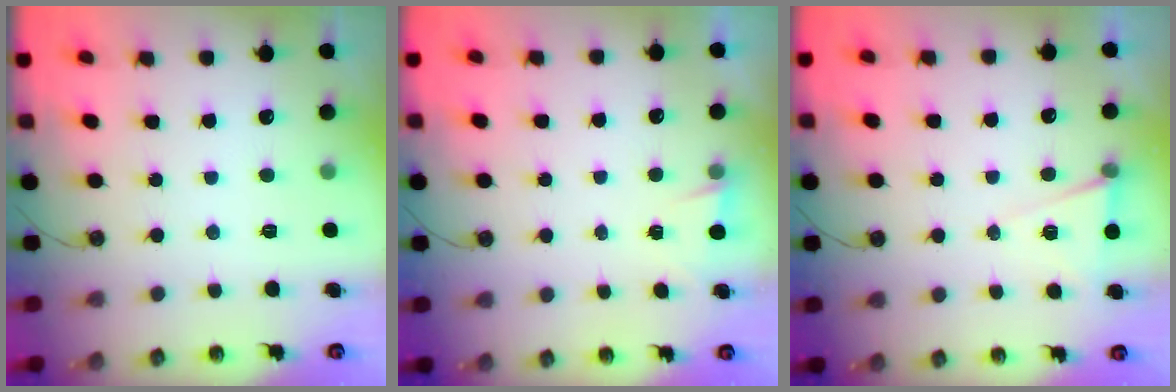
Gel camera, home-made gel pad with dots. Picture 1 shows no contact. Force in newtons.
{"total": 1.5, "press": 0.9, "slide": 1.2}
{"total": 7.1, "press": 5.2, "slide": 4.8}